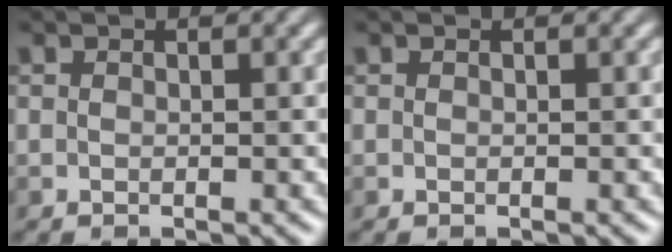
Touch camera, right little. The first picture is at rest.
{"total": 0.0}